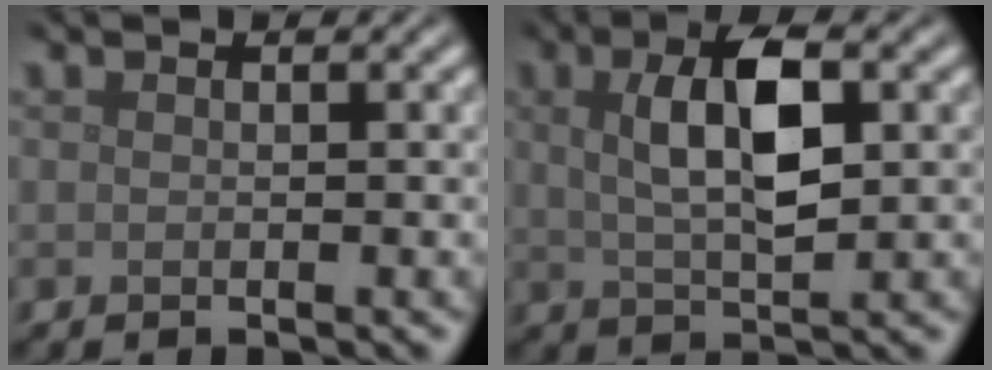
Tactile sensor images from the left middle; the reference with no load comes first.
{"total": 5.9, "force": [1.4, 2.2, 5.3], "torque": [-0.100, 0.007, 0.024]}